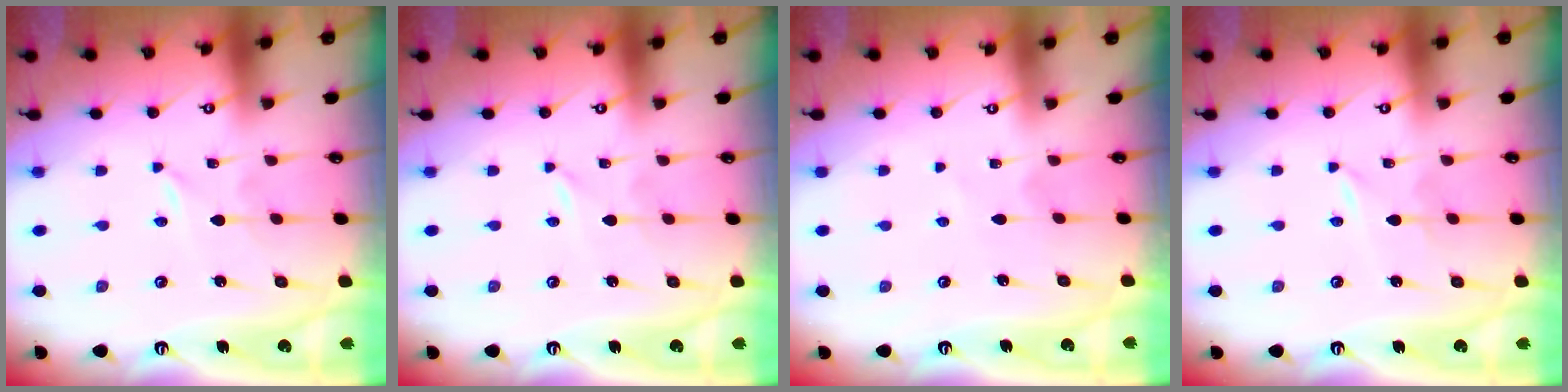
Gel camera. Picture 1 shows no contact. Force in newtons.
{"total": 0.0}
{"total": 2.3, "press": 2.3, "slide": 0.3}
{"total": 2.0, "press": 2.0, "slide": 0.3}